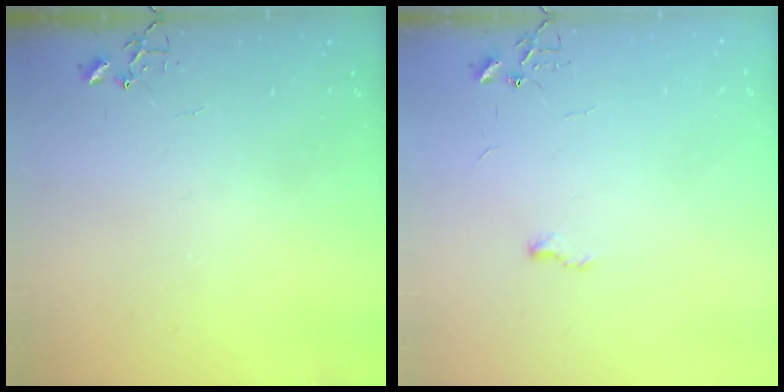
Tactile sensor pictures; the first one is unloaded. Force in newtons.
{"total": 4.6, "press": 4.6, "slide": 0.6}